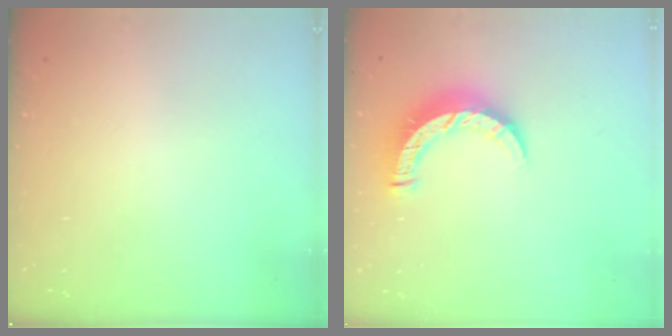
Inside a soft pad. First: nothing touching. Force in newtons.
{"total": 8.9, "press": 8.9, "slide": 0.8}